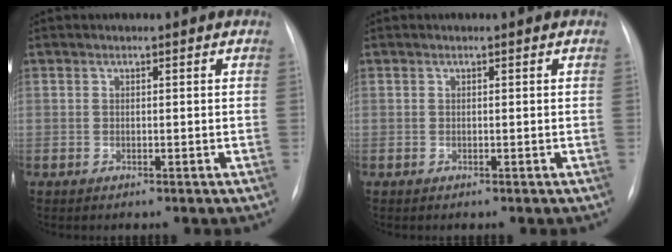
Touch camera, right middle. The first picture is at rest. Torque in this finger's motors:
{"motor_torque": [0.25, -0.35, -0.02, -0.01]}